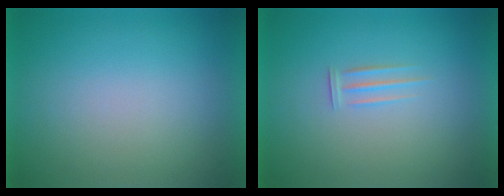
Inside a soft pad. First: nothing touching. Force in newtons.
{"total": 1.7}